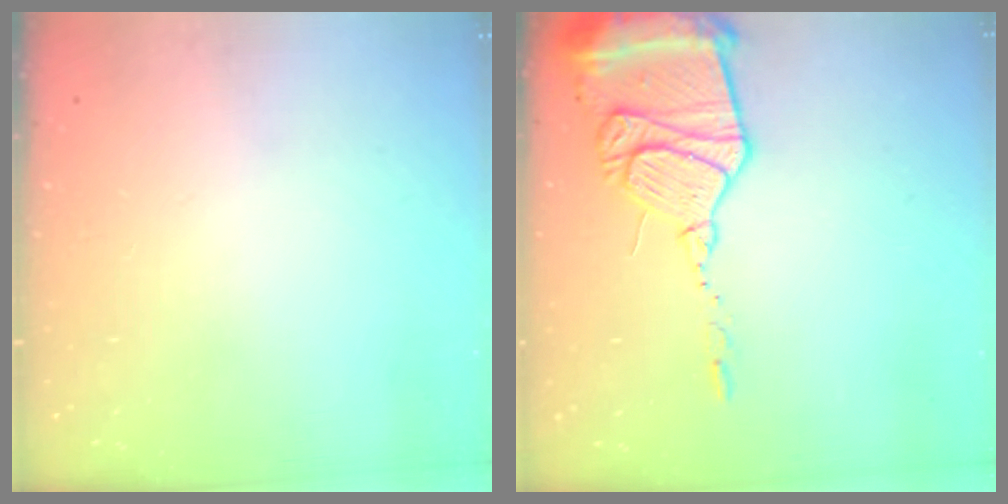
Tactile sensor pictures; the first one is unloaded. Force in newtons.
{"total": 17.8, "press": 17.7, "slide": 1.5}